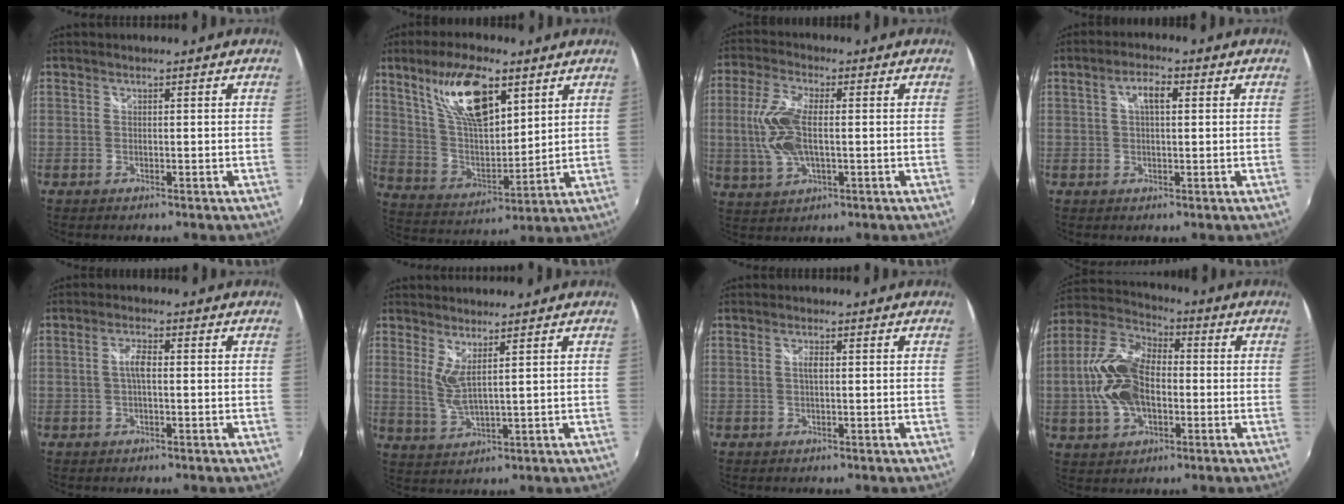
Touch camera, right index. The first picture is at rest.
{"total": 16.8, "force": [9.0, 6.5, 12.6], "torque": [-0.229, 0.011, 0.176]}
{"total": 10.0, "force": [-0.4, 4.3, 9.0], "torque": [-0.197, 0.003, -0.005]}
{"total": 4.0, "force": [0.5, -0.3, 4.0], "torque": [-0.079, 0.003, 0.012]}
{"total": 2.7, "force": [-0.2, 0.9, 2.6], "torque": [-0.050, 0.006, -0.004]}
{"total": 4.0, "force": [2.1, 0.4, 3.4], "torque": [-0.072, -0.014, 0.037]}
{"total": 1.4, "force": [0.1, 0.4, 1.3], "torque": [-0.026, 0.002, -0.001]}
{"total": 15.5, "force": [-1.8, 9.4, 12.2], "torque": [-0.261, 0.015, -0.036]}